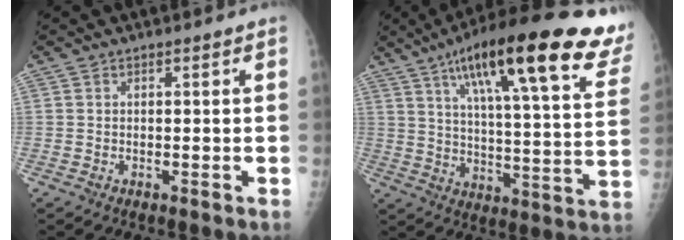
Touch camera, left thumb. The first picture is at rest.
{"total": 29.4, "force": [17.1, 6.2, 23.2], "torque": [-0.316, -0.029, 0.246]}